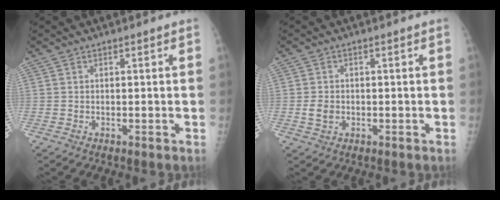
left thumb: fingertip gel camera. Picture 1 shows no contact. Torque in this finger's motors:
{"motor_torque": [0.04, -0.01, 0.36, -0.07, 0.00]}